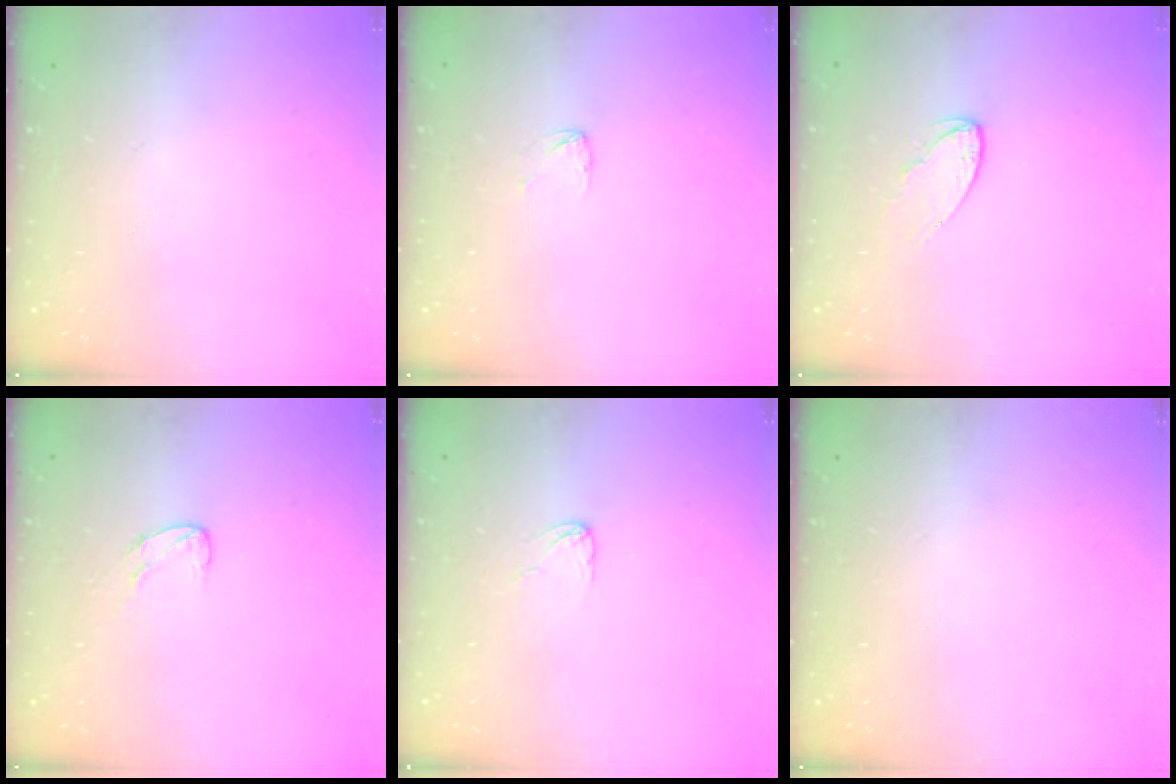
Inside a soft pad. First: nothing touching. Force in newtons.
{"total": 2.4, "press": 2.4, "slide": 0.2}
{"total": 4.9, "press": 4.9, "slide": 0.4}
{"total": 3.0, "press": 3.0, "slide": 0.2}
{"total": 2.7, "press": 2.7, "slide": 0.2}
{"total": 0.0}